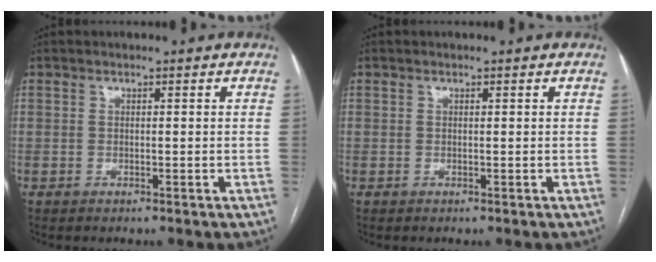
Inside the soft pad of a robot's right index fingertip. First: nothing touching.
{"total": 0.0}